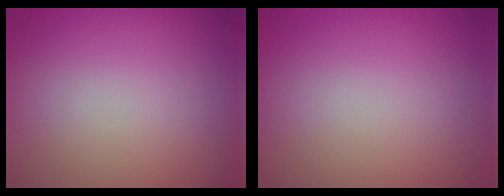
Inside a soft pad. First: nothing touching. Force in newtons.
{"total": 0.0}